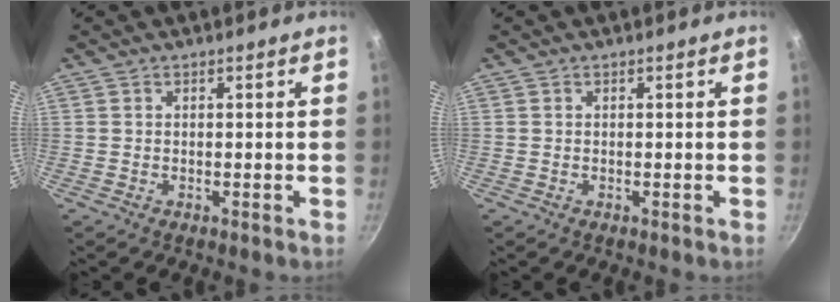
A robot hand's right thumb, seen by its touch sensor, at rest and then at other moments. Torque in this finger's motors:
{"motor_torque": [0.00, 0.00, 0.01, 0.01, 0.00]}